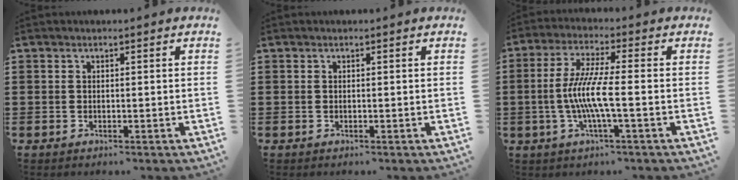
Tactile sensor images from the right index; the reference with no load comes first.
{"total": 0.0}
{"total": 7.7, "force": [-1.7, 0.3, 7.5], "torque": [-0.160, -0.016, -0.041]}